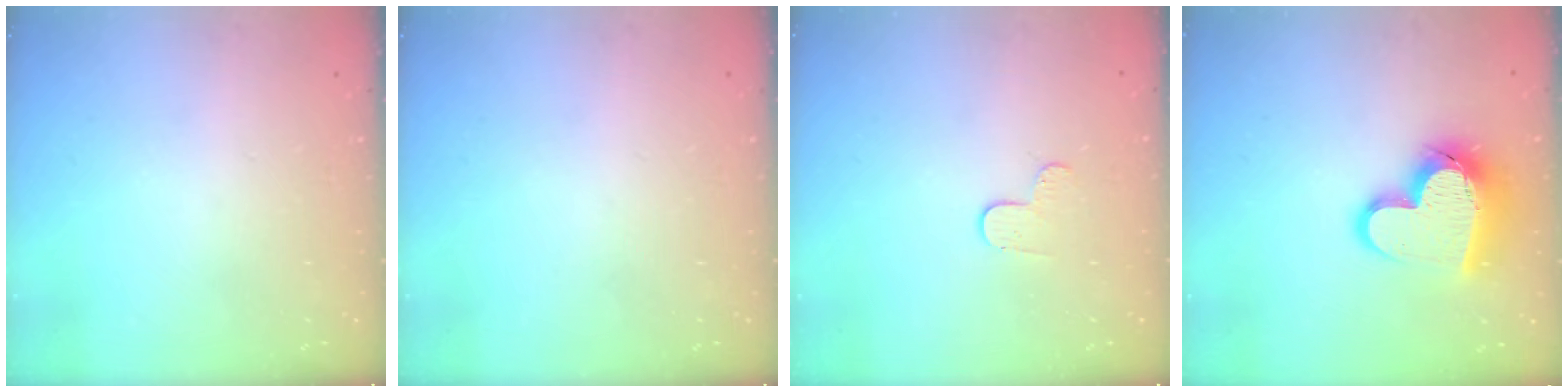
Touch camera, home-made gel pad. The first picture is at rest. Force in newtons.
{"total": 0.0}
{"total": 3.8, "press": 3.8, "slide": 0.4}
{"total": 17.0, "press": 16.9, "slide": 1.7}